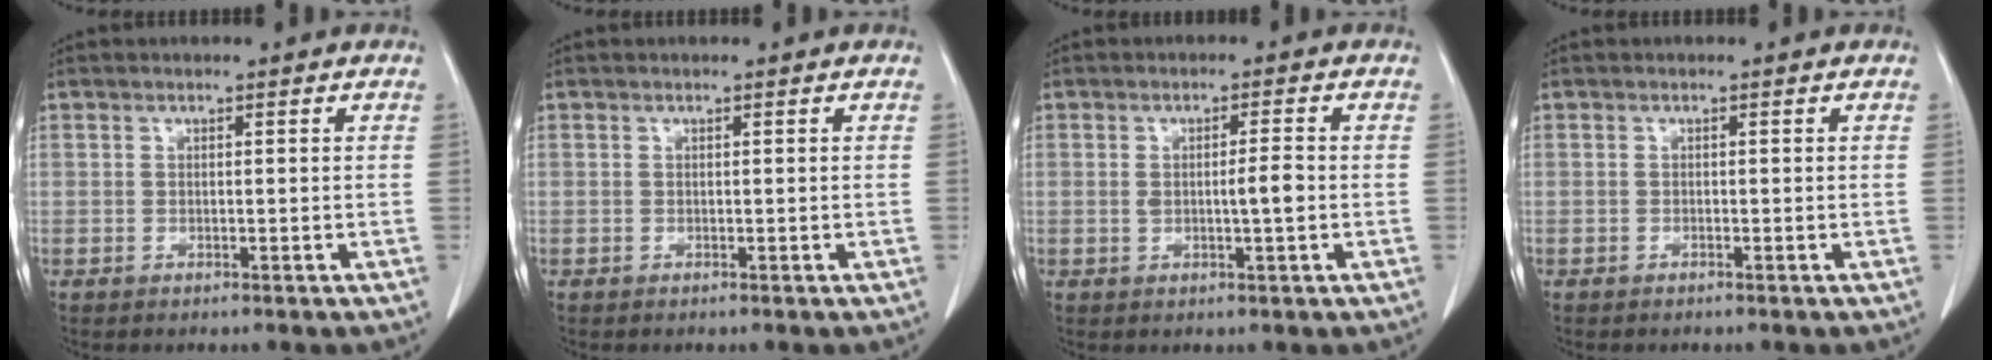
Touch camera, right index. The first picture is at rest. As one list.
[{"total": 0.0}, {"total": 3.3, "force": [-0.3, 0.3, 3.3], "torque": [-0.057, -0.001, -0.003]}, {"total": 0.0}]